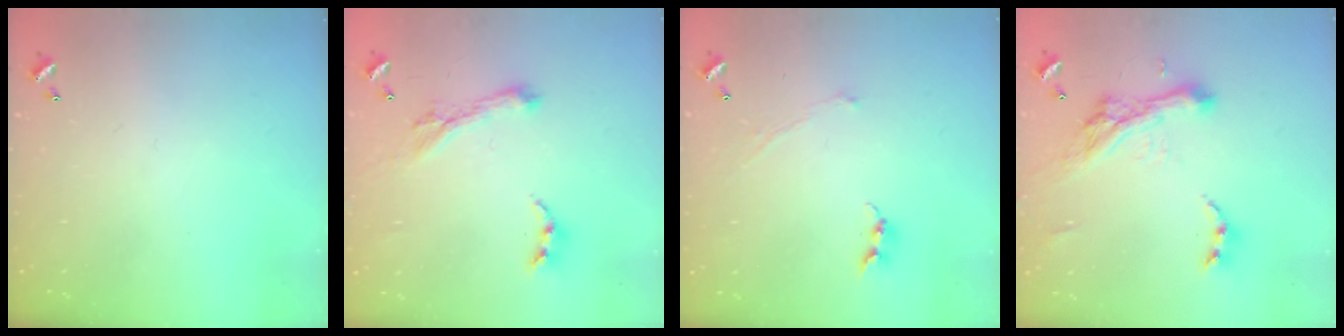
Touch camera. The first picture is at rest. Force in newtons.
{"total": 1.6, "press": 1.1, "slide": 1.2}
{"total": 0.8, "press": 0.7, "slide": 0.5}
{"total": 7.5, "press": 7.3, "slide": 1.7}